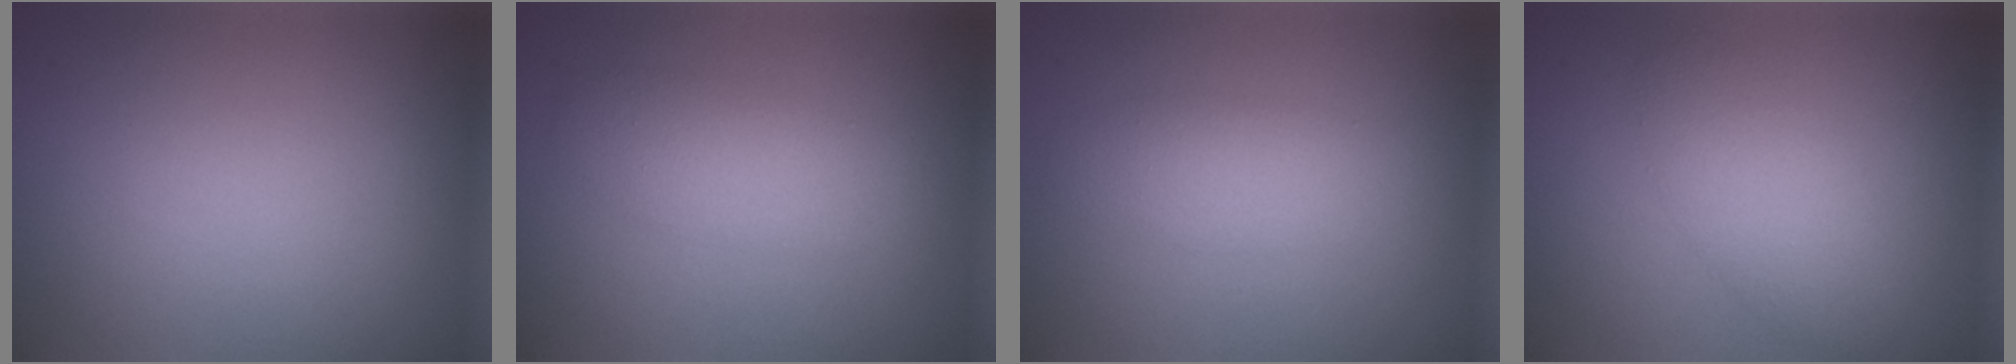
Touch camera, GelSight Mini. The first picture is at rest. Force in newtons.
{"total": 3.3, "press": 3.3, "slide": 0.1}
{"total": 2.9, "press": 2.9, "slide": 0.1}
{"total": 3.4, "press": 3.4, "slide": 0.1}